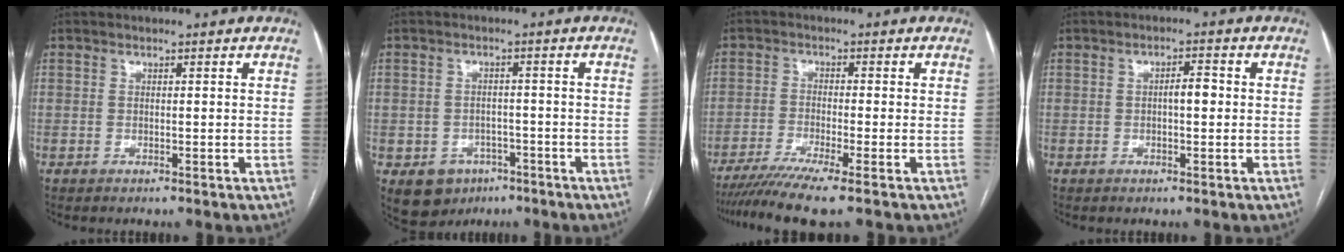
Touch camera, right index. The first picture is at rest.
{"total": 6.3, "force": [-3.3, 5.1, 1.9], "torque": [-0.031, 0.005, -0.037]}
{"total": 7.7, "force": [-5.9, -1.1, 4.8], "torque": [-0.075, -0.022, -0.100]}
{"total": 2.6, "force": [-0.1, 0.8, 2.5], "torque": [-0.038, 0.006, -0.002]}